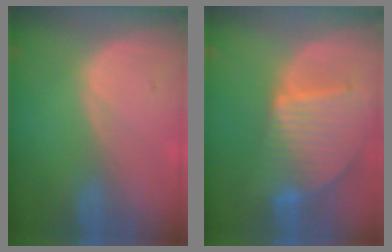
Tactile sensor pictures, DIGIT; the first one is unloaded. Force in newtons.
{"total": 9.5, "press": 8.2, "slide": 4.8}